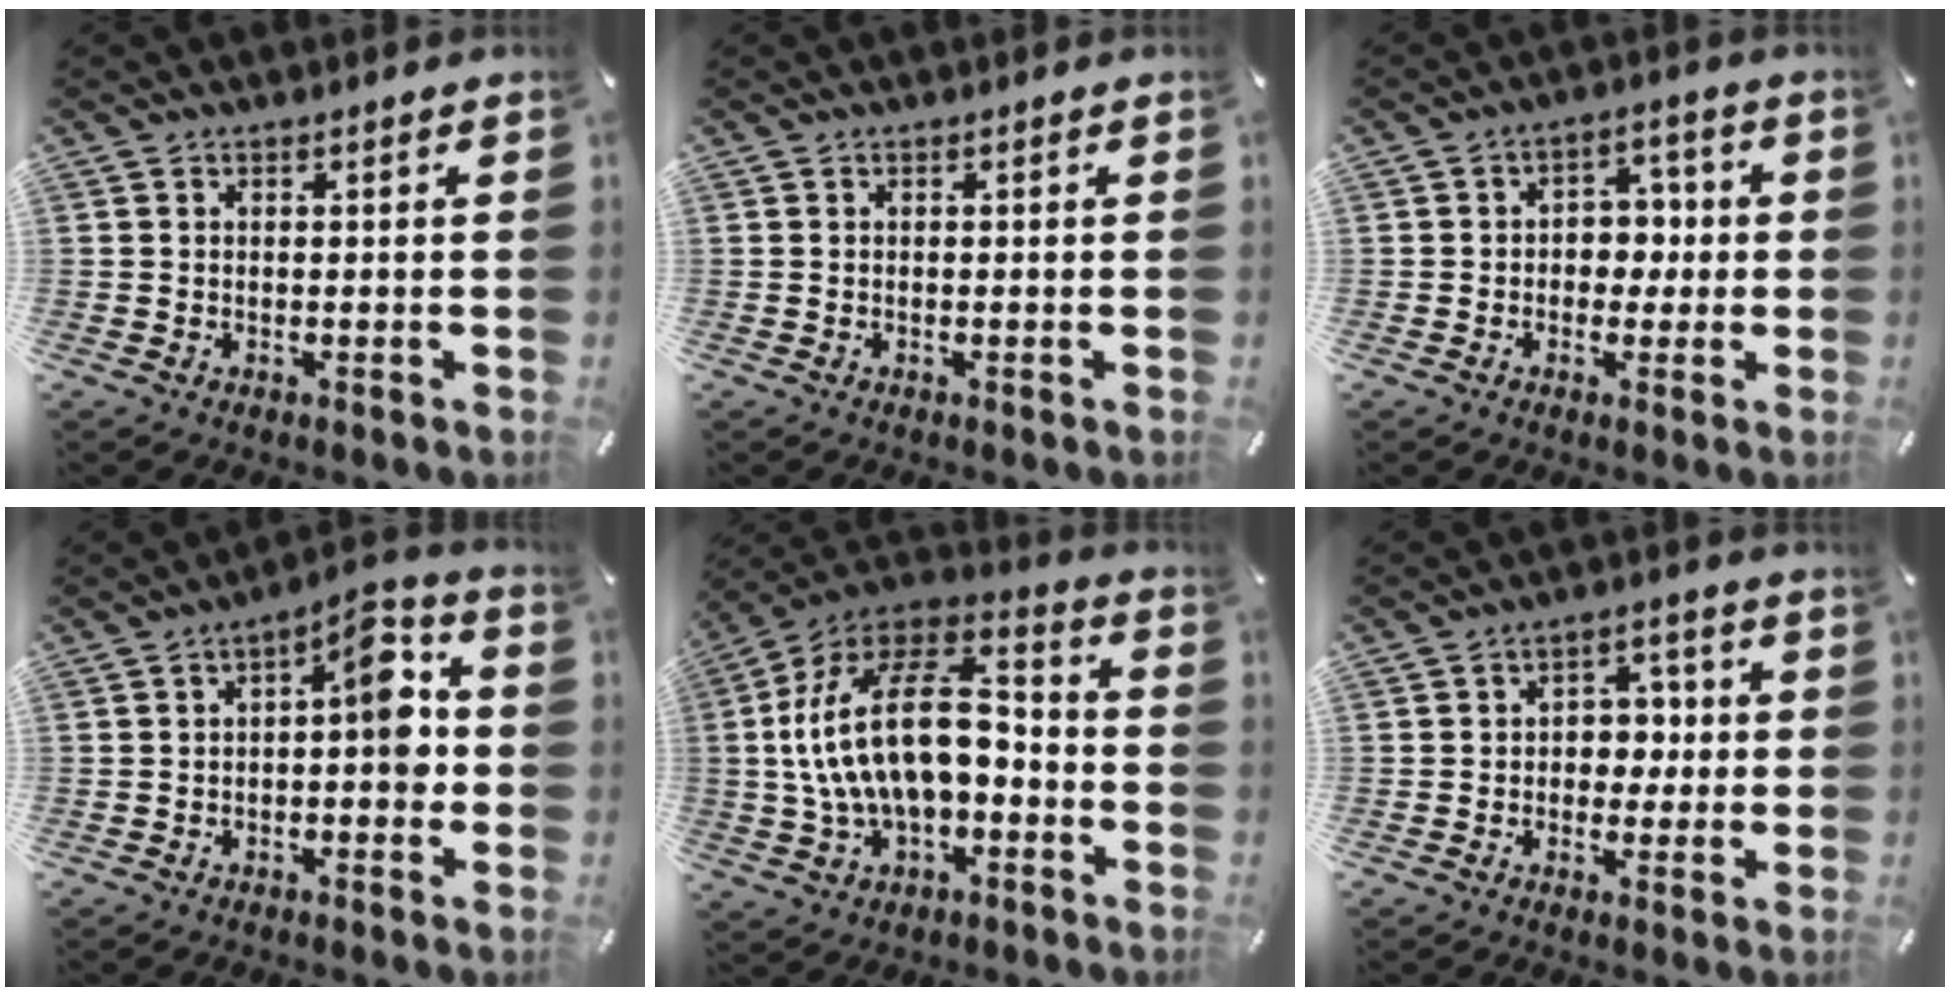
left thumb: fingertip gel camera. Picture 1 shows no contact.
{"total": 0.0}
{"total": 5.6, "force": [-1.0, 4.7, 2.9], "torque": [-0.035, 0.012, -0.023]}
{"total": 9.2, "force": [-0.1, 4.5, 8.0], "torque": [-0.099, -0.005, -0.012]}
{"total": 22.5, "force": [-0.2, 13.6, 18.0], "torque": [-0.352, 0.023, -0.001]}
{"total": 5.5, "force": [-1.0, 4.6, 2.7], "torque": [-0.032, 0.010, -0.023]}